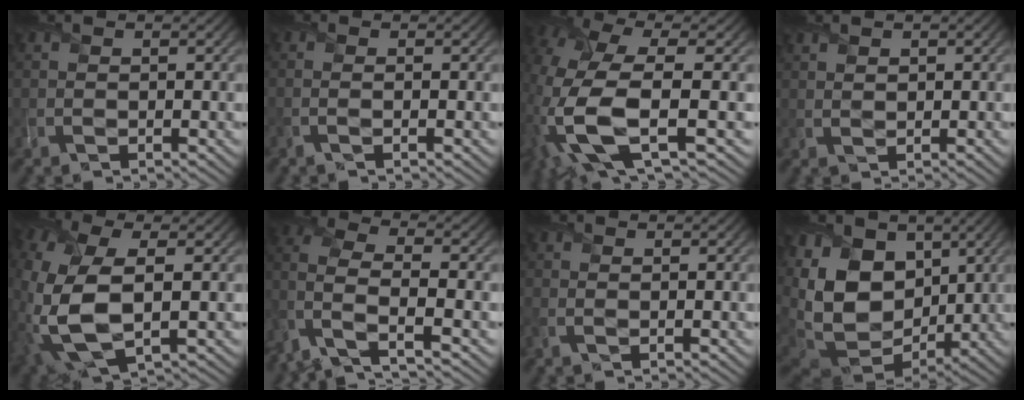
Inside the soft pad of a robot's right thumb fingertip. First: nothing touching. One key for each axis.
{"total": 1.3, "fx": -0.4, "fy": 0.1, "fz": 1.3, "tx": -0.022, "ty": 0.003, "tz": -0.015}
{"total": 13.3, "fx": -2.8, "fy": 5.7, "fz": 11.7, "tx": -0.298, "ty": -0.025, "tz": -0.052}
{"total": 1.0, "fx": 0.8, "fy": 0.5, "fz": 0.2, "tx": -0.009, "ty": -0.001, "tz": 0.019}
{"total": 15.0, "fx": -2.4, "fy": 8.5, "fz": 12.2, "tx": -0.333, "ty": -0.037, "tz": -0.022}
{"total": 6.8, "fx": -2.3, "fy": 3.6, "fz": 5.3, "tx": -0.114, "ty": -0.004, "tz": -0.066}
{"total": 0.8, "fx": -0.3, "fy": 0.4, "fz": 0.7, "tx": -0.021, "ty": -0.004, "tz": -0.008}
{"total": 16.8, "fx": 3.1, "fy": 12.2, "fz": 11.2, "tx": -0.278, "ty": 0.004, "tz": 0.084}